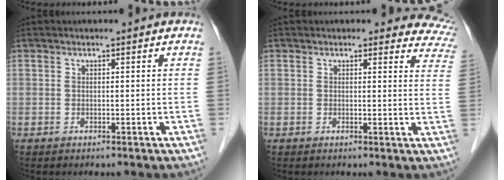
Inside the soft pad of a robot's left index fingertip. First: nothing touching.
{"total": 8.7, "force": [8.0, 3.2, 0.9], "torque": [0.043, -0.023, 0.042]}